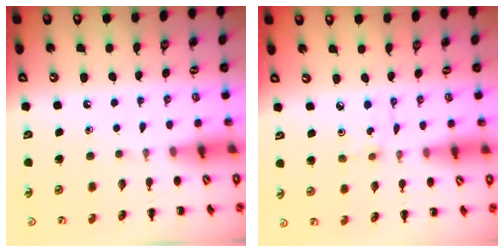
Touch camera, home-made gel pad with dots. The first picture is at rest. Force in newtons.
{"total": 2.5, "press": 2.4, "slide": 0.8}